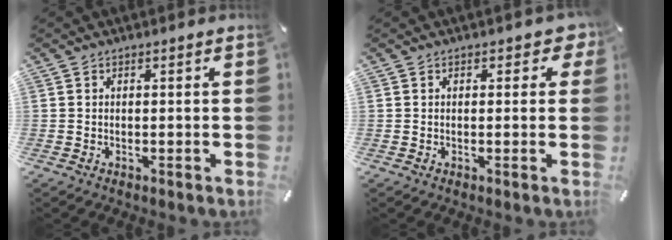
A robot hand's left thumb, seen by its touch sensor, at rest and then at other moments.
{"total": 2.1, "force": [0.5, 1.6, 1.3], "torque": [-0.002, -0.001, 0.001]}